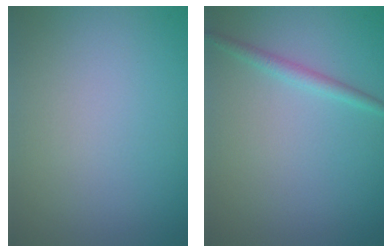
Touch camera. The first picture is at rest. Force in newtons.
{"total": 1.4, "press": 1.4, "slide": 0.1}